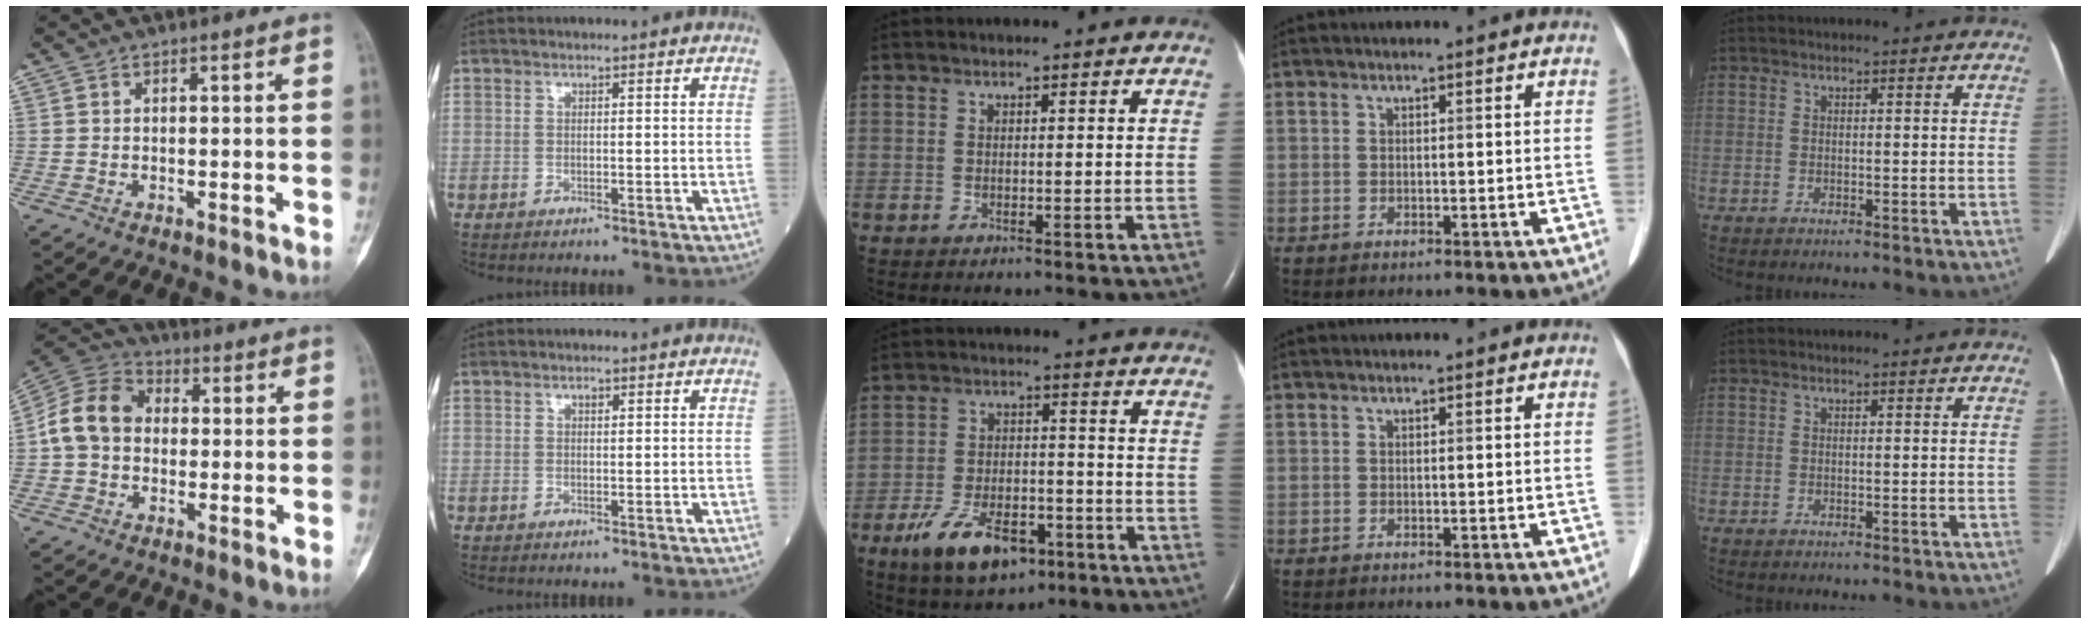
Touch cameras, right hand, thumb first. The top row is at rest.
{"thumb": {"total": 11.7, "force": [0.1, 9.3, 7.1], "torque": [-0.123, 0.034, -0.011]}, "index": {"total": 0.7, "force": [0.3, 0.3, 0.5], "torque": [-0.009, -0.001, 0.005]}, "middle": {"total": 11.2, "force": [-6.4, 5.3, 7.6], "torque": [-0.142, -0.001, -0.103]}}